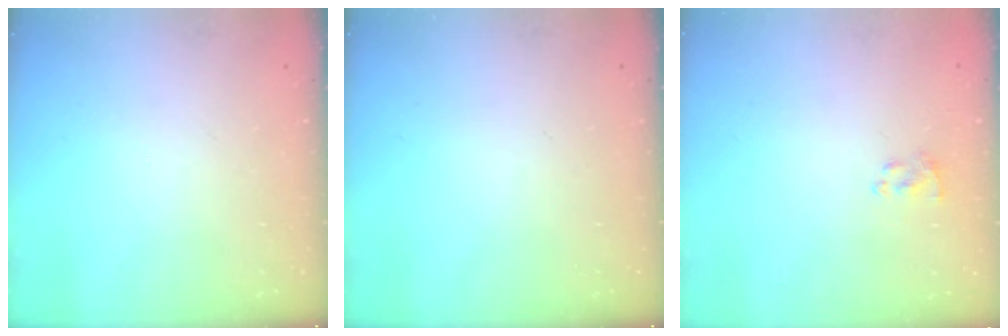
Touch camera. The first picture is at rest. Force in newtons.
{"total": 0.0}
{"total": 1.1, "press": 1.0, "slide": 0.5}